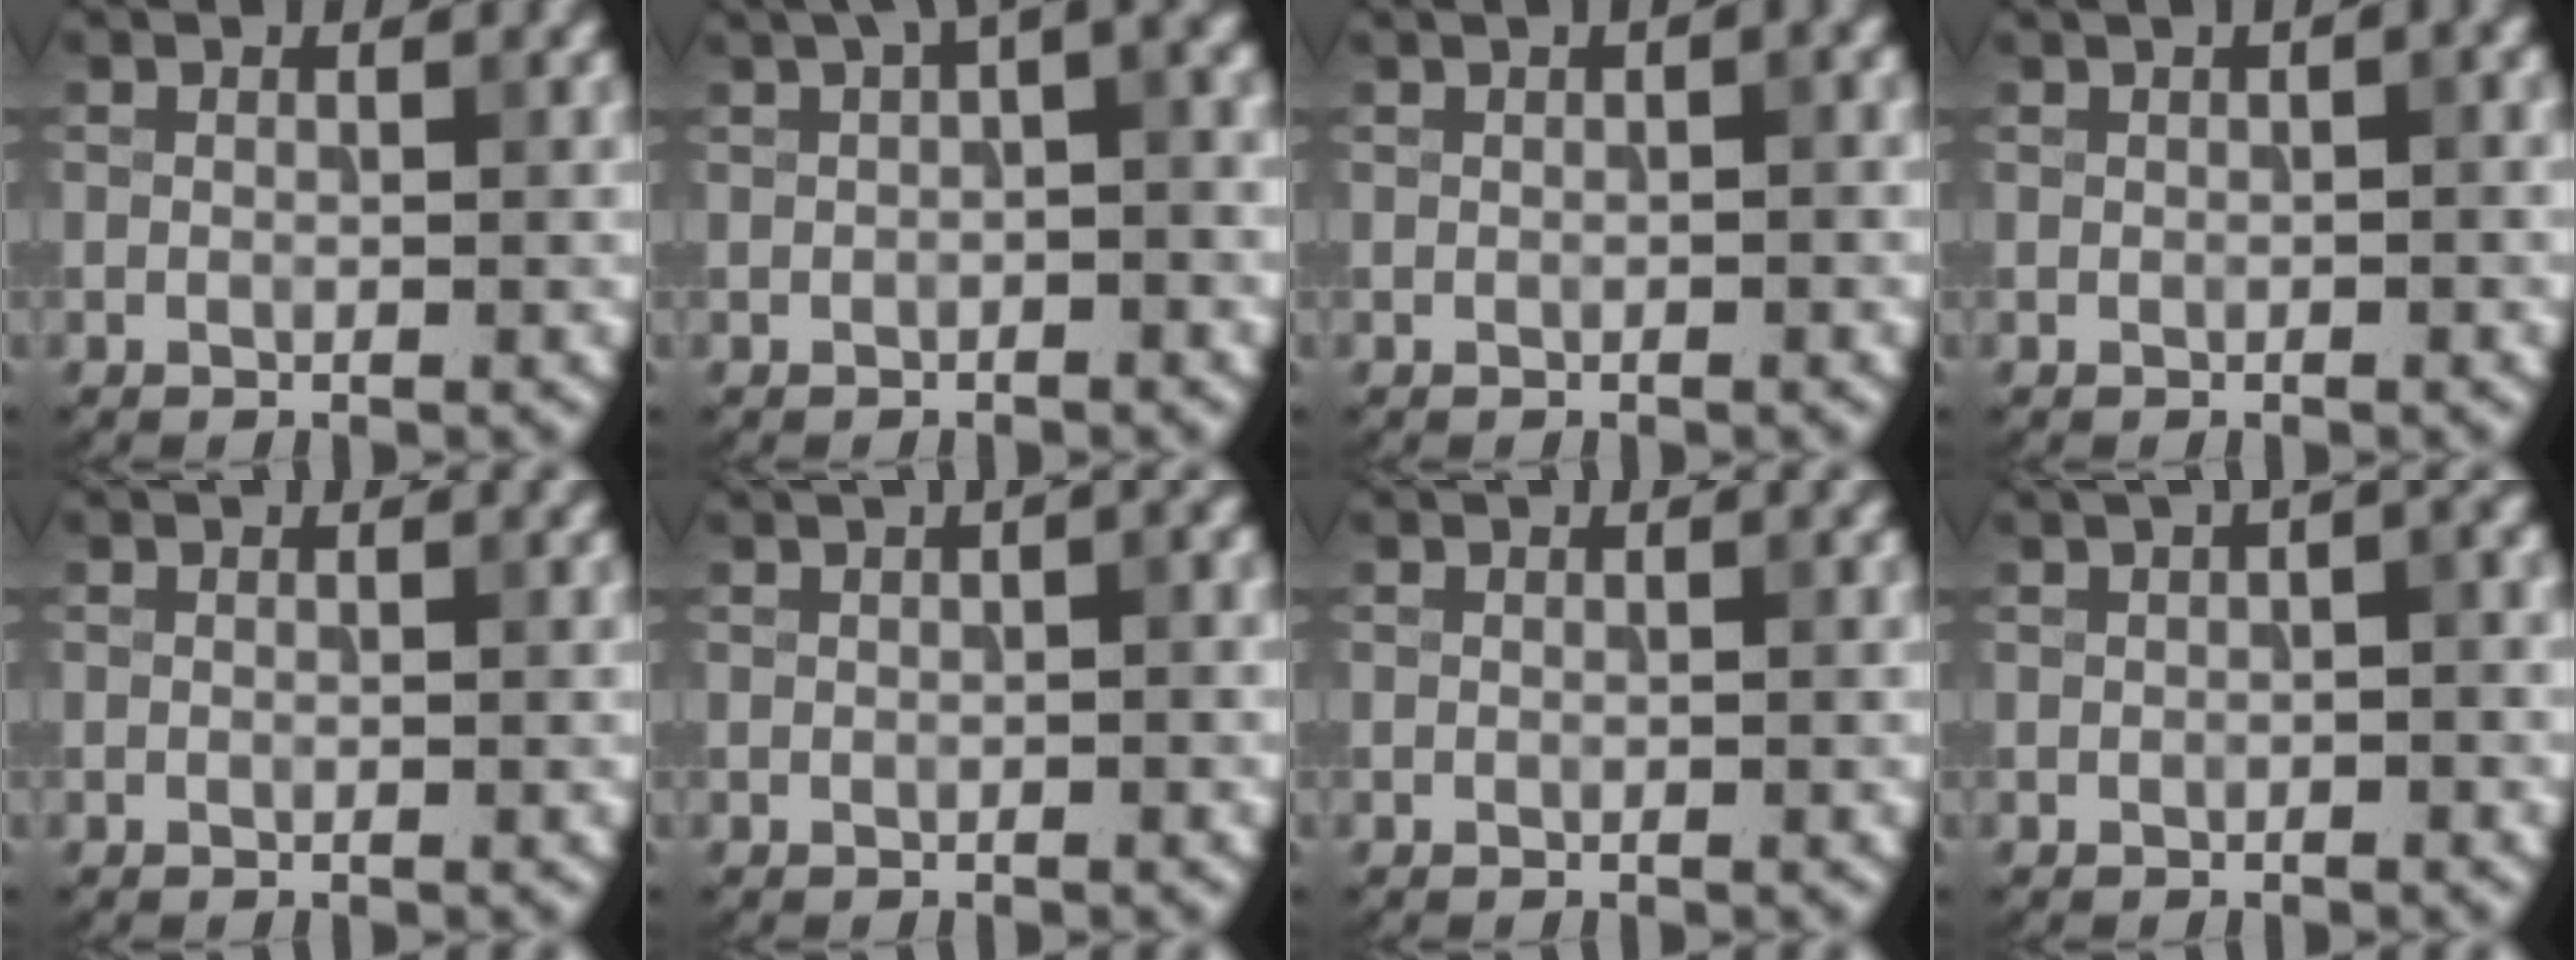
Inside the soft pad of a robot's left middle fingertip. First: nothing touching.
{"total": 5.3, "force": [2.2, 1.7, 4.5], "torque": [-0.048, 0.021, 0.027]}
{"total": 2.5, "force": [1.0, 0.6, 2.1], "torque": [-0.028, 0.006, 0.011]}
{"total": 2.8, "force": [1.3, 0.8, 2.4], "torque": [-0.030, 0.008, 0.015]}
{"total": 0.0}
{"total": 3.3, "force": [1.5, 0.9, 2.8], "torque": [-0.035, 0.010, 0.017]}
{"total": 0.0}
{"total": 4.2, "force": [1.7, 1.2, 3.6], "torque": [-0.038, 0.013, 0.019]}